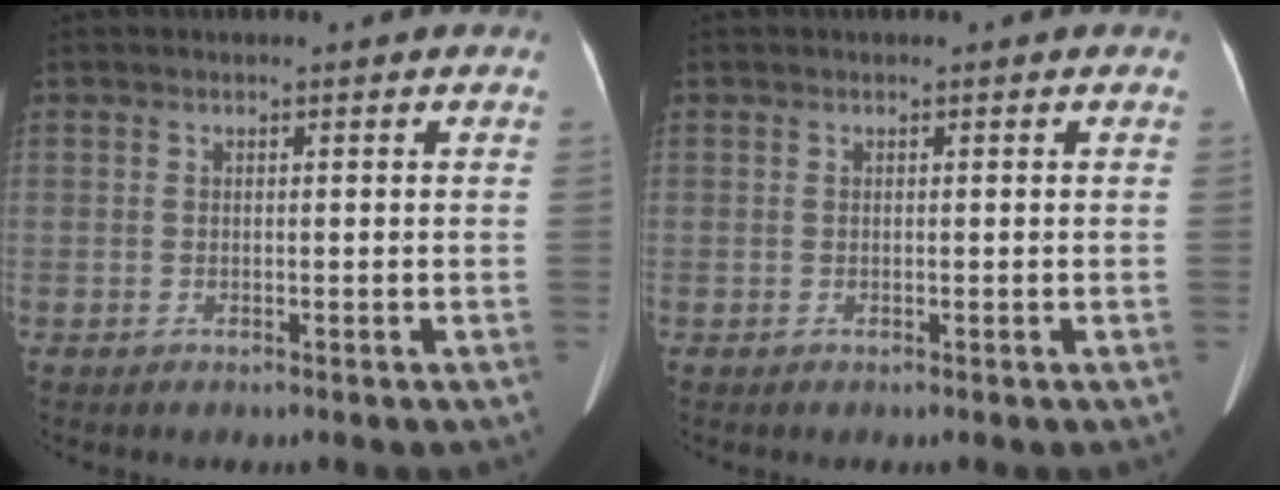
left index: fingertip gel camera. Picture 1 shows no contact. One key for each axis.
{"total": 0.0}